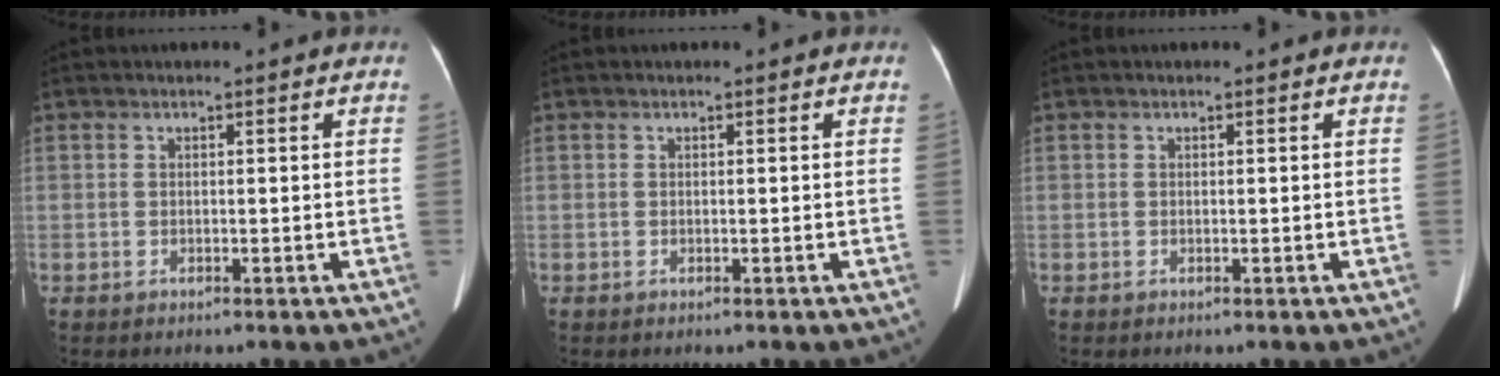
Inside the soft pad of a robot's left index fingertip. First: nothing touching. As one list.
[{"total": 0.0}, {"total": 0.0}]